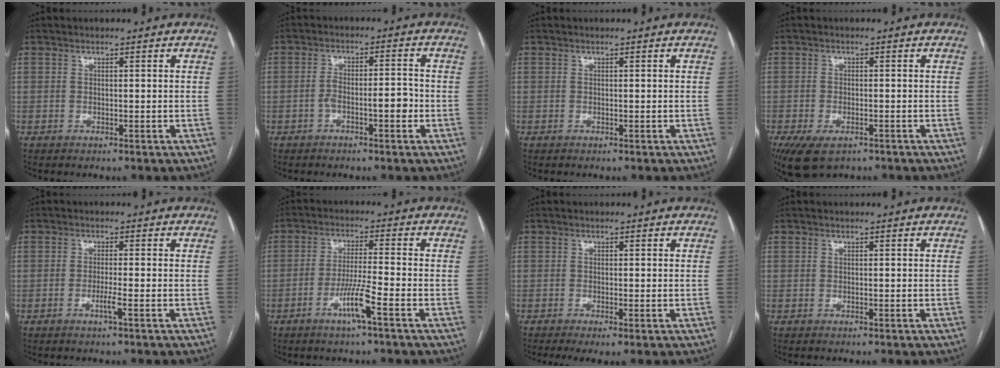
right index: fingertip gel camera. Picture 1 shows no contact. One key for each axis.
{"total": 4.7, "fx": -1.8, "fy": 1.3, "fz": 4.1, "tx": -0.071, "ty": 0.018, "tz": -0.028}
{"total": 0.0}
{"total": 7.0, "fx": -4.3, "fy": 3.6, "fz": 4.1, "tx": -0.079, "ty": -0.010, "tz": -0.065}
{"total": 2.2, "fx": -1.0, "fy": -0.3, "fz": 1.9, "tx": -0.038, "ty": -0.003, "tz": -0.019}
{"total": 6.0, "fx": -3.1, "fy": -0.4, "fz": 5.2, "tx": -0.100, "ty": -0.006, "tz": -0.061}
{"total": 2.7, "fx": -1.4, "fy": 0.6, "fz": 2.3, "tx": -0.037, "ty": -0.009, "tz": -0.021}
{"total": 0.0}